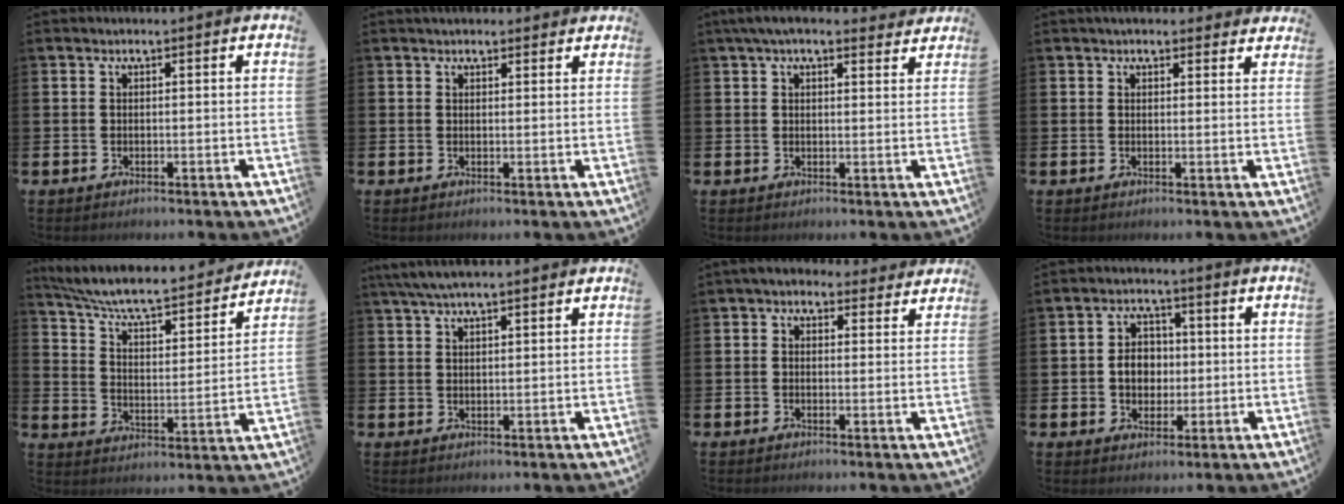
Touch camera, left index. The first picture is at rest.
{"total": 1.9, "force": [1.8, 0.6, 0.2], "torque": [0.007, -0.005, 0.031]}
{"total": 4.6, "force": [3.8, 1.4, 2.1], "torque": [-0.035, -0.010, 0.068]}
{"total": 2.6, "force": [2.5, 0.8, 0.1], "torque": [0.006, -0.011, 0.044]}
{"total": 7.4, "force": [6.7, 1.1, 3.0], "torque": [-0.089, -0.056, 0.109]}
{"total": 4.6, "force": [3.8, 0.8, 2.3], "torque": [-0.048, -0.005, 0.069]}
{"total": 2.9, "force": [2.4, 1.5, 0.6], "torque": [-0.008, -0.011, 0.039]}
{"total": 4.7, "force": [-0.1, 4.0, 2.6], "torque": [-0.036, 0.004, -0.012]}